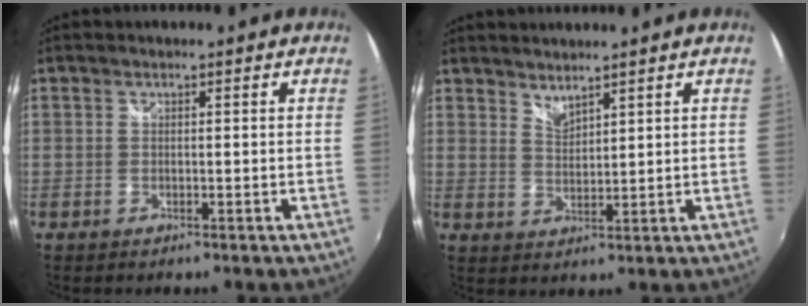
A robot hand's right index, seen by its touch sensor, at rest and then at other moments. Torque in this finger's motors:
{"motor_torque": [-0.11, 0.11, -0.01, 0.00]}